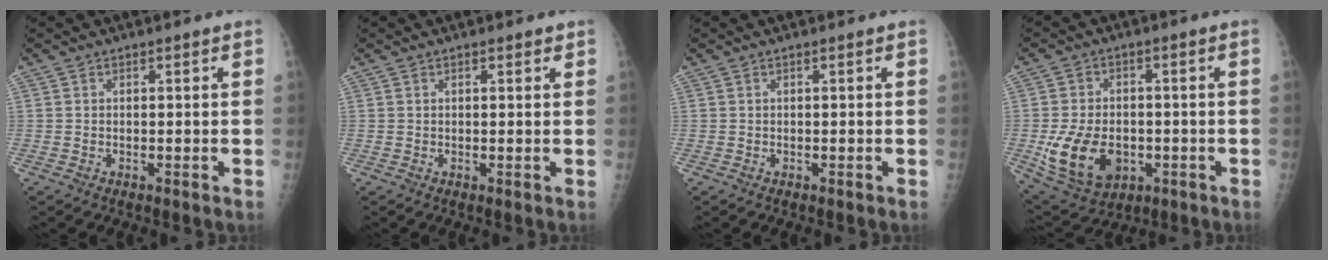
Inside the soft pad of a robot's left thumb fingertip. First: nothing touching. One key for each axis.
{"total": 1.0, "fx": 0.7, "fy": 0.5, "fz": 0.6, "tx": -0.003, "ty": -0.002, "tz": 0.007}
{"total": 0.0}
{"total": 13.3, "fx": -2.7, "fy": 9.5, "fz": 8.9, "tx": -0.144, "ty": 0.002, "tz": -0.028}